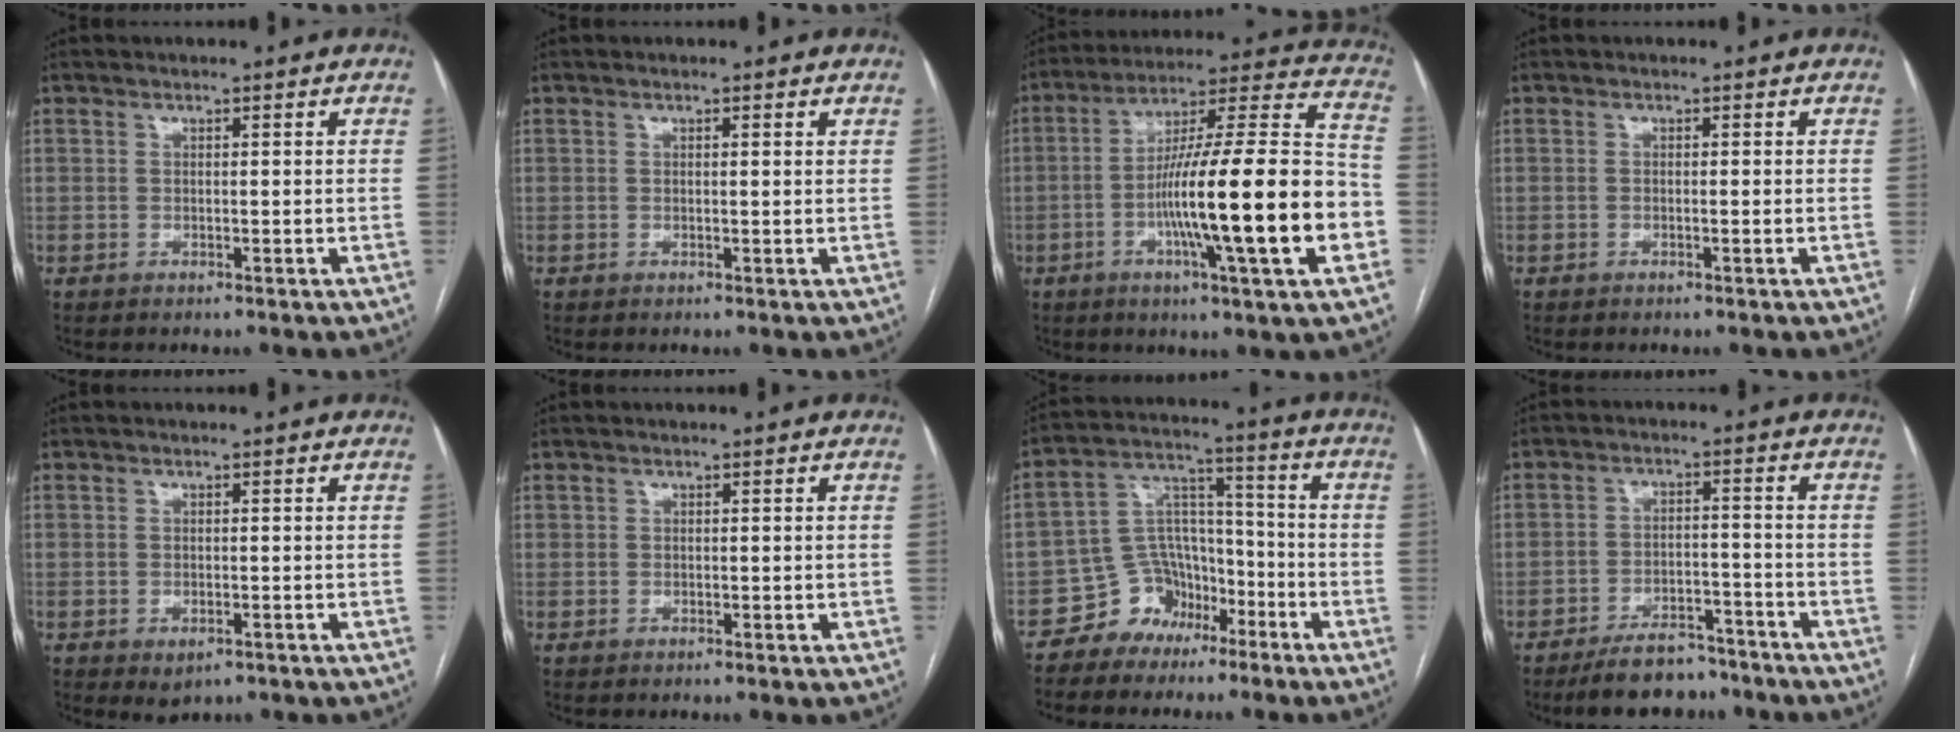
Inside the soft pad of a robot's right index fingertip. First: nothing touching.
{"total": 0.8, "force": [0.4, 0.1, 0.6], "torque": [-0.015, 0.003, 0.003]}
{"total": 23.5, "force": [-5.8, 0.9, 22.8], "torque": [-0.328, 0.002, -0.097]}
{"total": 0.0}
{"total": 2.3, "force": [-1.0, 1.4, 1.5], "torque": [-0.020, -0.004, -0.004]}
{"total": 0.6, "force": [0.3, 0.5, -0.1], "torque": [0.004, 0.005, 0.005]}
{"total": 8.7, "force": [-5.7, 6.3, 1.9], "torque": [-0.038, 0.044, -0.098]}
{"total": 8.5, "force": [-7.2, 3.4, 3.0], "torque": [-0.045, 0.001, -0.117]}